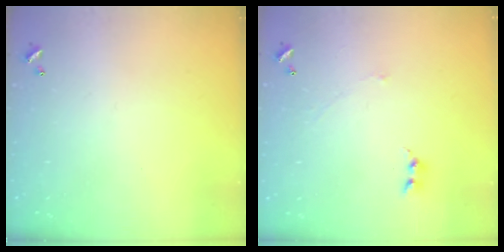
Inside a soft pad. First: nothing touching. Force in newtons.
{"total": 1.1, "press": 0.9, "slide": 0.6}